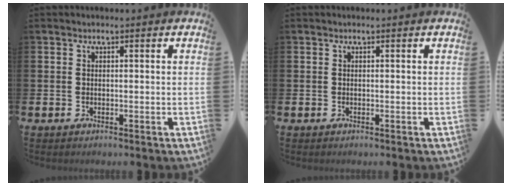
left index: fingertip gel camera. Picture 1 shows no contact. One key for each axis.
{"total": 0.0}